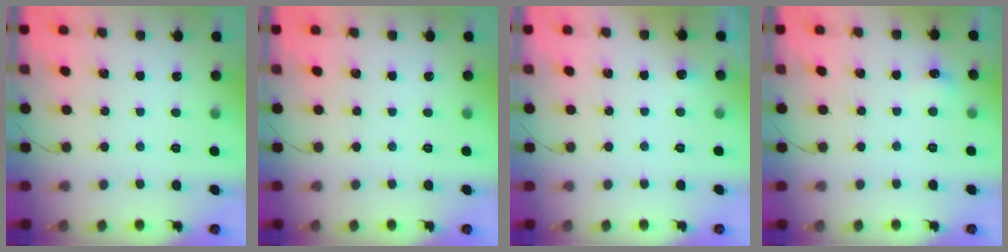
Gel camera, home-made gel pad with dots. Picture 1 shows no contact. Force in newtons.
{"total": 0.0}
{"total": 11.0, "press": 3.4, "slide": 10.5}
{"total": 4.8, "press": 4.6, "slide": 1.4}